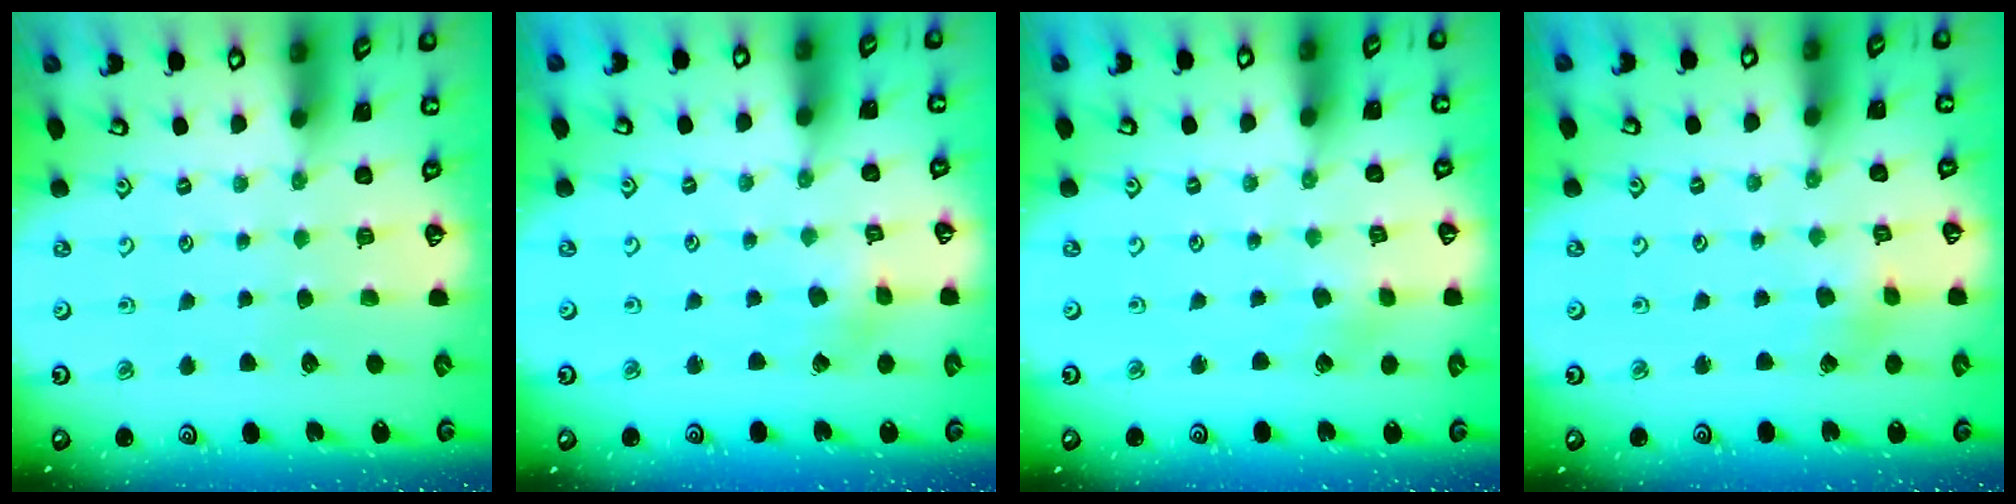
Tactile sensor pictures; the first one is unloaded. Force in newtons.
{"total": 2.2, "press": 2.2, "slide": 0.1}
{"total": 1.4, "press": 1.4, "slide": 0.1}
{"total": 2.9, "press": 2.8, "slide": 0.2}